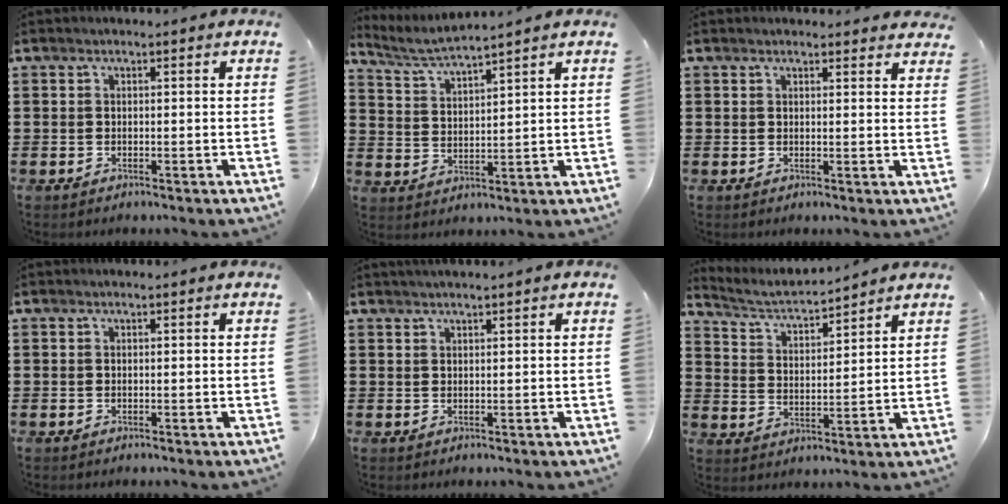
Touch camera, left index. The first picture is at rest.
{"total": 3.9, "force": [3.7, -0.6, 1.3], "torque": [-0.040, -0.023, 0.062]}
{"total": 1.8, "force": [1.7, 0.2, 0.3], "torque": [-0.009, 0.001, 0.034]}
{"total": 0.0}
{"total": 1.0, "force": [0.9, -0.2, 0.5], "torque": [-0.007, -0.002, 0.017]}
{"total": 3.5, "force": [3.4, 0.0, 0.9], "torque": [-0.037, -0.030, 0.051]}